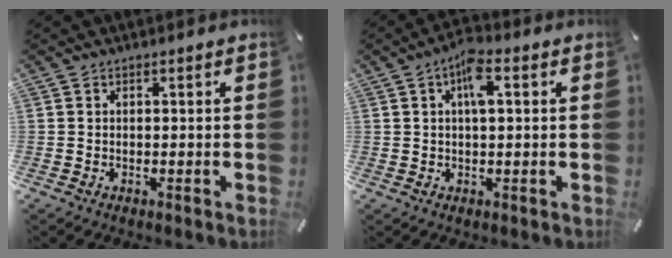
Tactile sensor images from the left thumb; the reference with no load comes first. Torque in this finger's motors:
{"motor_torque": [0.92, 1.64, 0.58, -0.60, 0.22]}